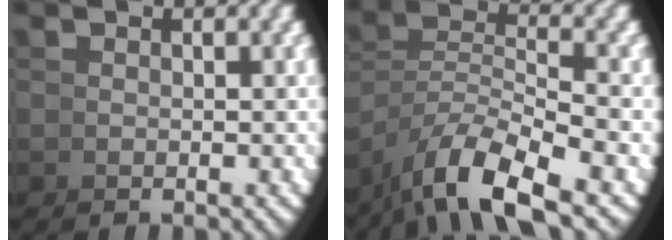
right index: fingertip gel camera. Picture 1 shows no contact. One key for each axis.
{"total": 5.6, "fx": -2.8, "fy": 2.5, "fz": 4.2, "tx": -0.073, "ty": -0.013, "tz": -0.037}